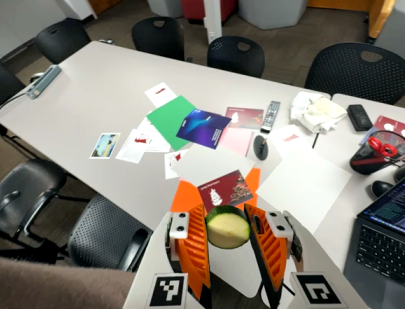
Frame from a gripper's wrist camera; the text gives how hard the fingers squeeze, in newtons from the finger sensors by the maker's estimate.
{"total": 8.3, "left": 8.3, "right": 8.4}